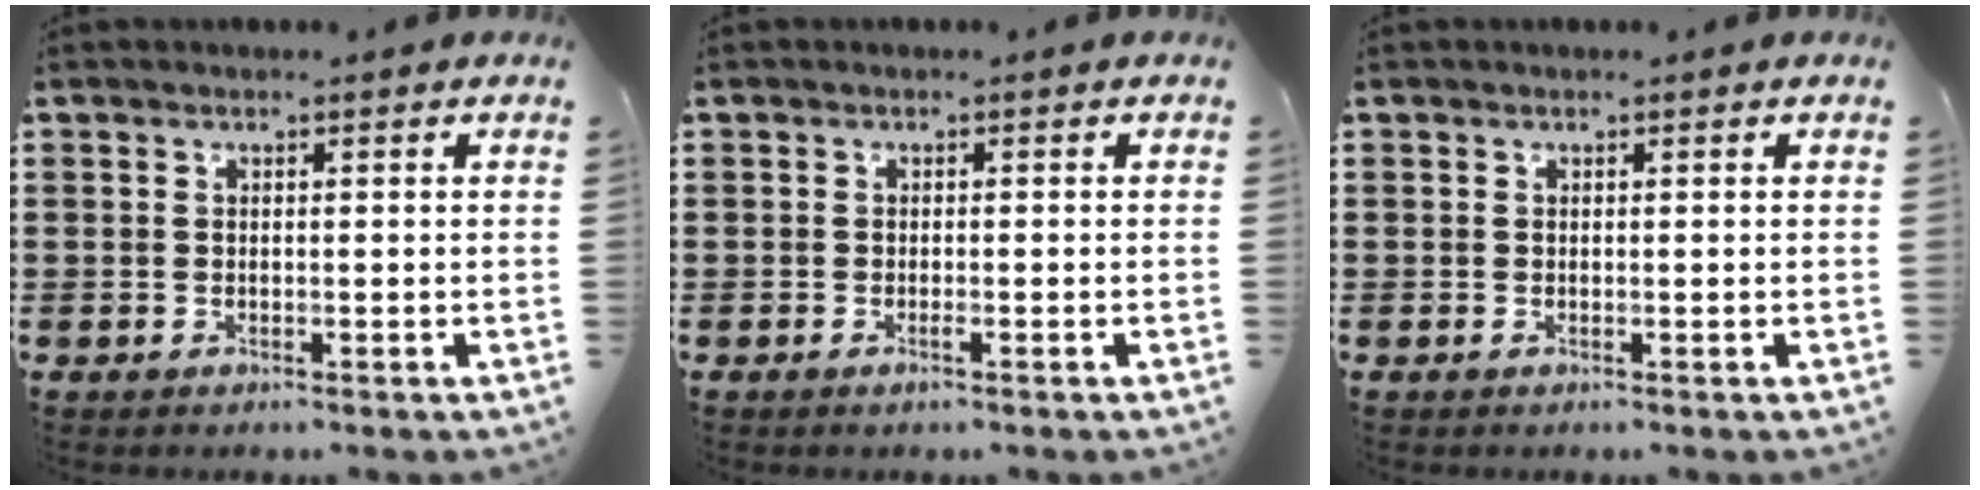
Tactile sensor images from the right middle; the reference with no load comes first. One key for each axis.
{"total": 0.7, "fx": -0.4, "fy": 0.0, "fz": 0.6, "tx": -0.011, "ty": -0.004, "tz": -0.007}
{"total": 0.0}